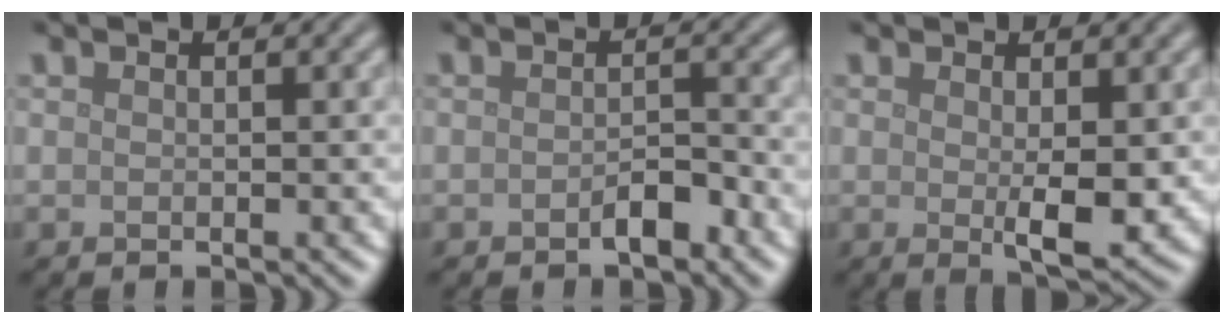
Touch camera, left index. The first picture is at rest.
{"total": 1.8, "force": [-1.2, 0.7, 1.1], "torque": [-0.018, 0.002, -0.020]}
{"total": 3.0, "force": [0.1, 0.8, 2.9], "torque": [-0.046, -0.009, 0.005]}